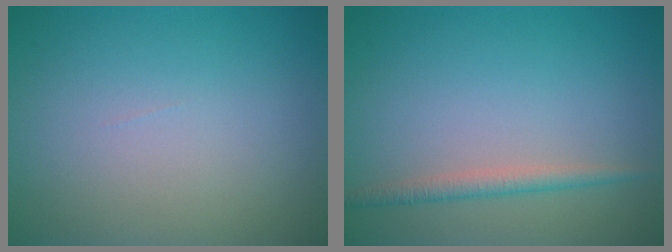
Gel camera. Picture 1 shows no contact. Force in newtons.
{"total": 1.7, "press": 1.7, "slide": 0.1}